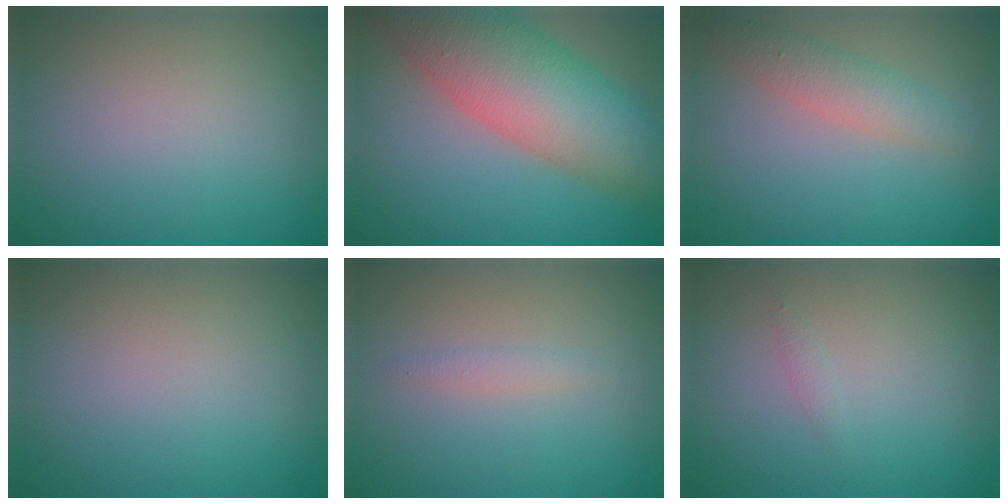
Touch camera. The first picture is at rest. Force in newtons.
{"total": 11.7, "press": 11.7, "slide": 0.6}
{"total": 2.9, "press": 2.9, "slide": 0.1}
{"total": 0.0}
{"total": 1.0, "press": 1.0, "slide": 0.0}
{"total": 0.6, "press": 0.6, "slide": 0.0}